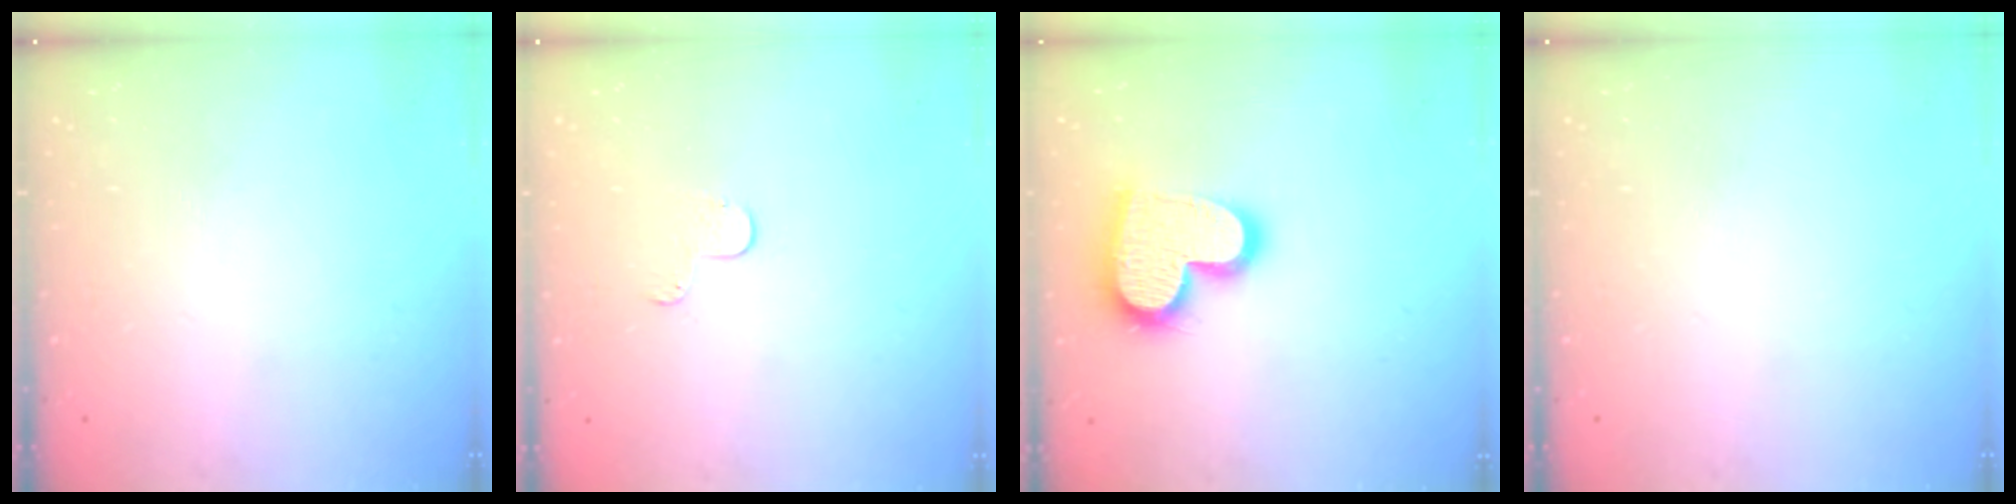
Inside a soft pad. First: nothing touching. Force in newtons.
{"total": 4.1, "press": 4.1, "slide": 0.4}
{"total": 17.2, "press": 17.1, "slide": 1.2}
{"total": 0.0}